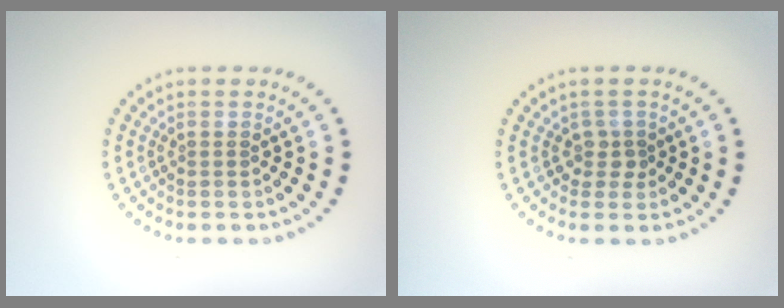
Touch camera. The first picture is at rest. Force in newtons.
{"total": 1.5, "press": 1.2, "slide": 0.9}